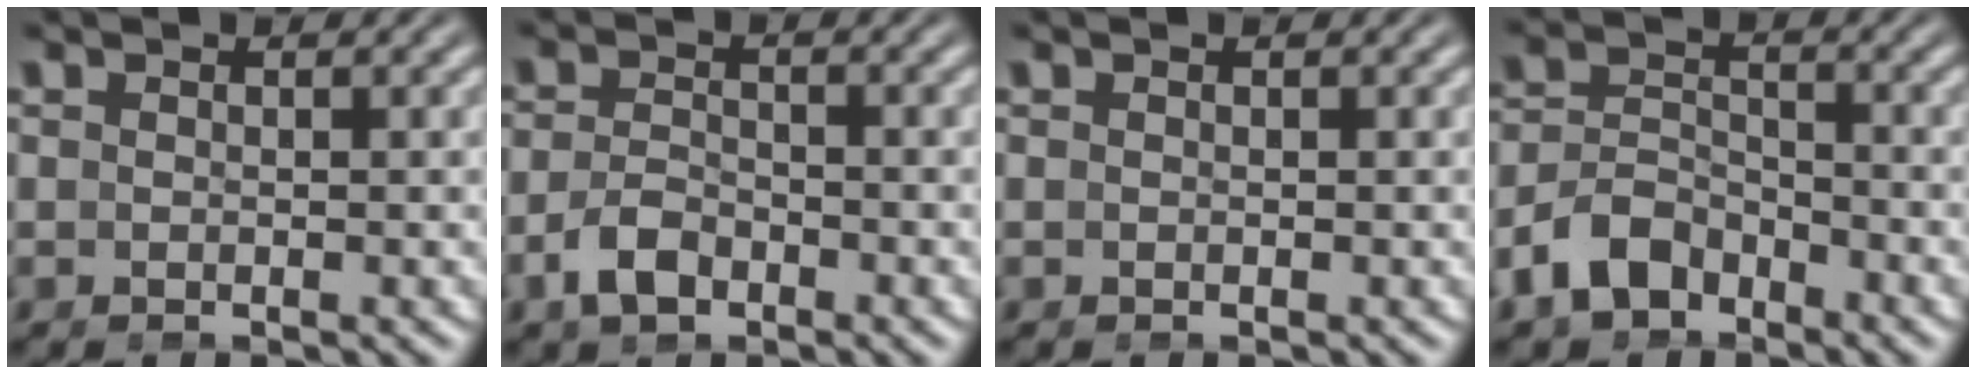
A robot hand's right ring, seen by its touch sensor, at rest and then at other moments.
{"total": 2.4, "force": [-2.0, 0.9, 1.0], "torque": [-0.014, -0.003, -0.039]}
{"total": 0.0}
{"total": 4.7, "force": [-3.6, 2.7, 1.4], "torque": [-0.023, -0.013, -0.062]}